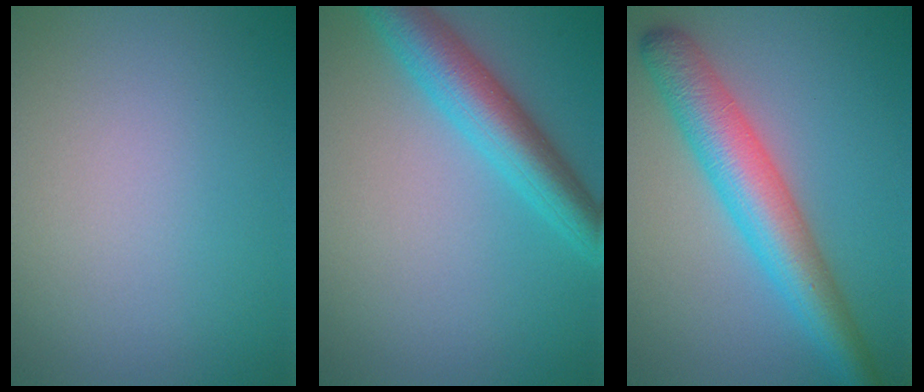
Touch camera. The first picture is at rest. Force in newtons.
{"total": 5.6, "press": 5.6, "slide": 0.2}
{"total": 6.3, "press": 6.3, "slide": 0.1}